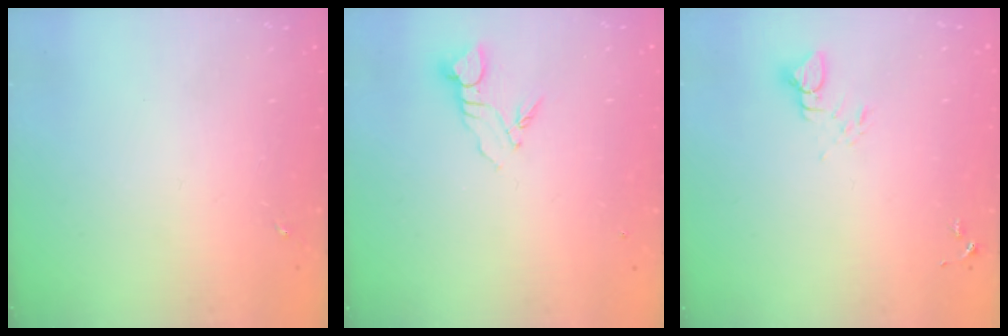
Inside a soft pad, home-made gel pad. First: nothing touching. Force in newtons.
{"total": 4.2, "press": 4.2, "slide": 0.1}
{"total": 3.8, "press": 3.8, "slide": 0.2}